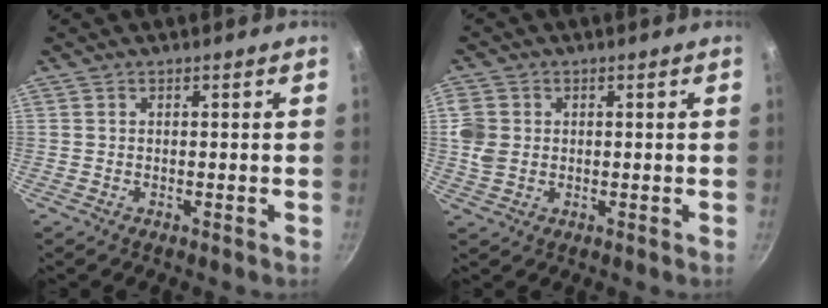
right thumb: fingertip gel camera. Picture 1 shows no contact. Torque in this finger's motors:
{"motor_torque": [0.32, 1.35, 0.51, 0.57, 0.01]}